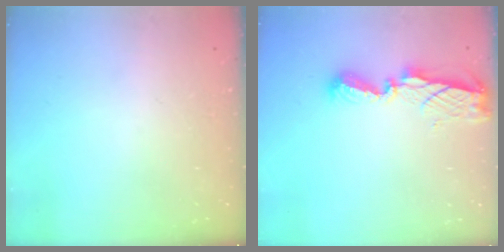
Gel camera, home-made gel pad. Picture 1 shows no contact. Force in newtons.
{"total": 8.5, "press": 8.5, "slide": 0.3}